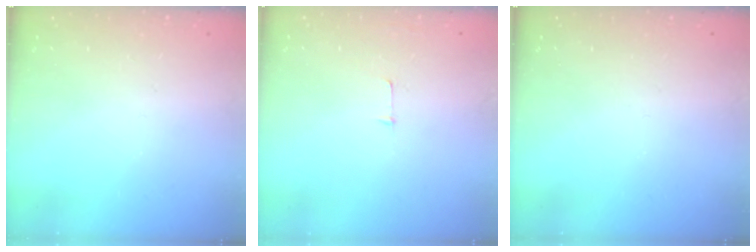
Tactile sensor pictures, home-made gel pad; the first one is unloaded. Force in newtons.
{"total": 3.7, "press": 3.7, "slide": 0.3}
{"total": 0.0}